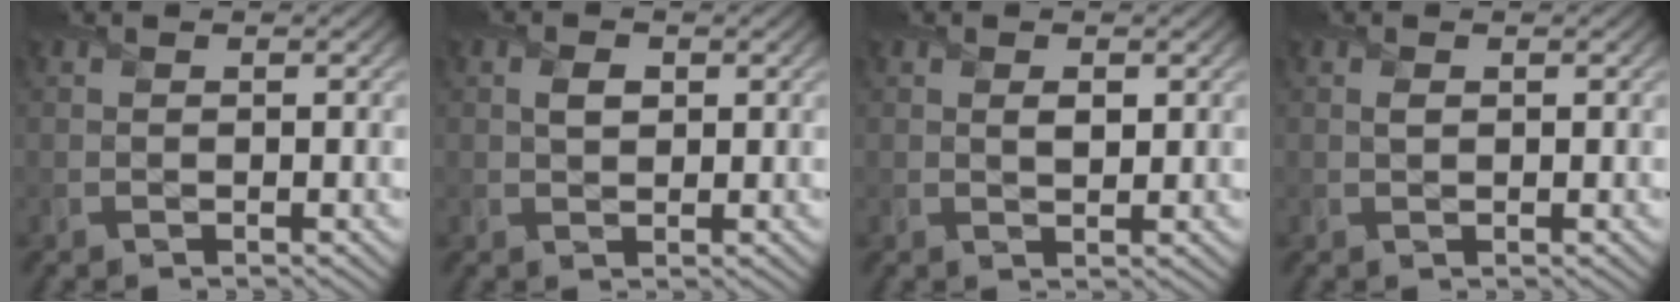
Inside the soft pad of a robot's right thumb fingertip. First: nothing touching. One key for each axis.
{"total": 1.8, "fx": 0.5, "fy": 1.1, "fz": 1.3, "tx": -0.032, "ty": 0.001, "tz": 0.006}
{"total": 1.5, "fx": 0.5, "fy": 0.7, "fz": 1.2, "tx": -0.028, "ty": -0.003, "tz": 0.008}
{"total": 0.6, "fx": 0.2, "fy": 0.3, "fz": 0.5, "tx": -0.015, "ty": 0.002, "tz": 0.000}